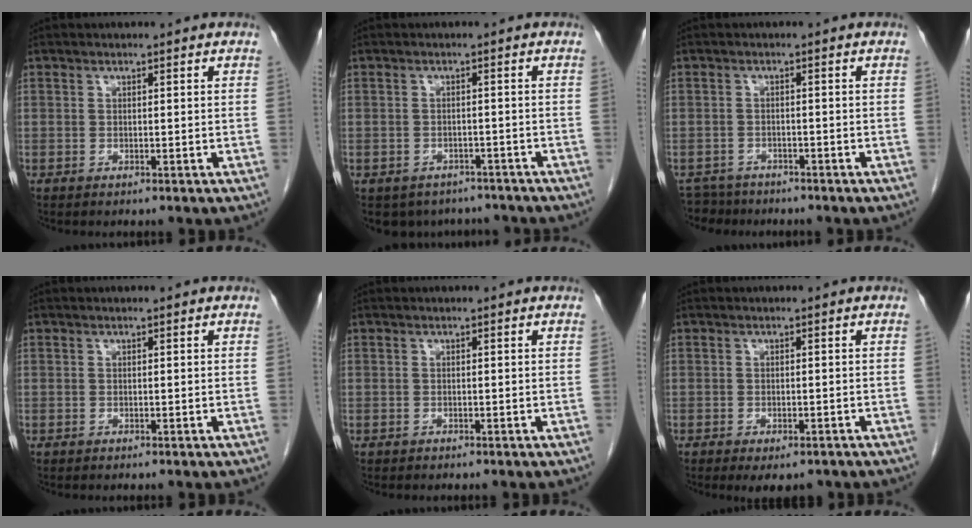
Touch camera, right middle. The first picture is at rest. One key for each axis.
{"total": 7.4, "fx": -6.1, "fy": 4.1, "fz": 0.9, "tx": -0.002, "ty": 0.009, "tz": -0.071}
{"total": 4.2, "fx": -3.7, "fy": 1.8, "fz": -0.5, "tx": 0.010, "ty": -0.004, "tz": -0.064}
{"total": 0.0}
{"total": 0.0}
{"total": 3.7, "fx": -2.7, "fy": 1.6, "fz": 2.0, "tx": -0.021, "ty": -0.004, "tz": -0.031}